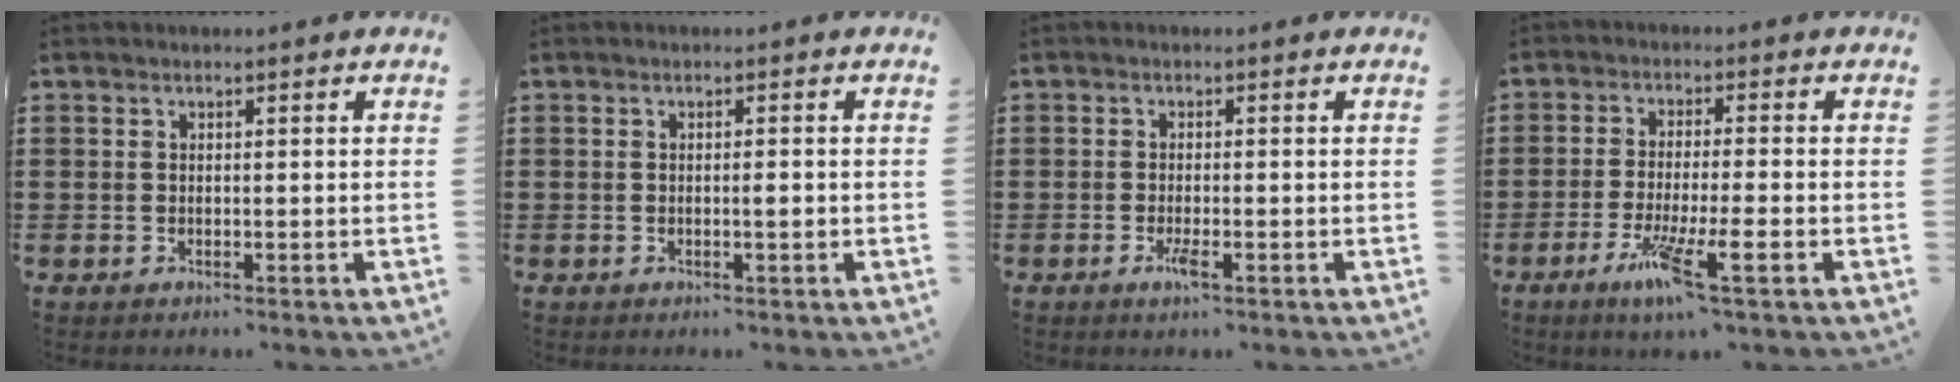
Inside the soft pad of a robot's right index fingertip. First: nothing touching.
{"total": 1.0, "force": [-0.1, 0.2, 1.0], "torque": [-0.019, -0.003, -0.002]}
{"total": 2.1, "force": [-1.0, 0.3, 1.9], "torque": [-0.045, -0.007, -0.021]}
{"total": 7.4, "force": [-3.4, 0.2, 6.5], "torque": [-0.131, -0.018, -0.061]}